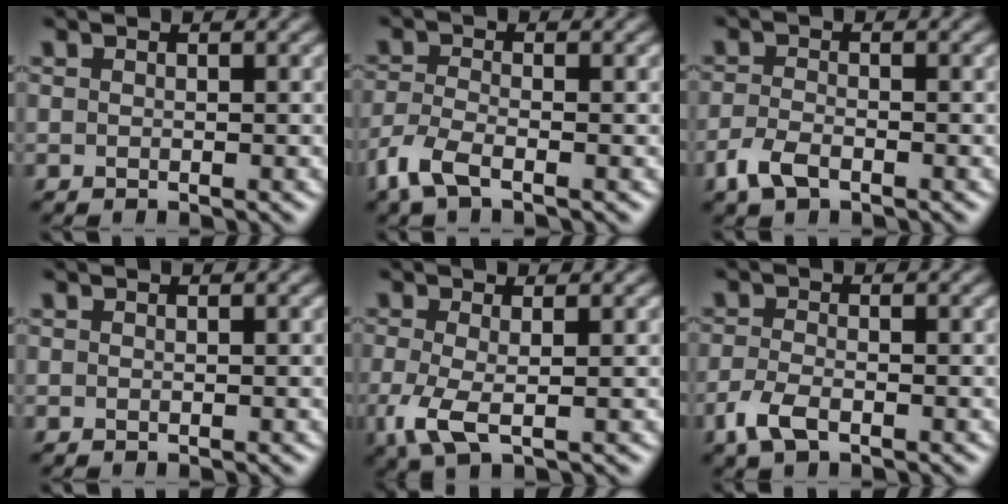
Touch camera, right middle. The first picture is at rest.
{"total": 3.4, "force": [-2.3, 1.1, 2.3], "torque": [-0.060, -0.008, -0.059]}
{"total": 2.6, "force": [-1.7, 1.2, 1.6], "torque": [-0.040, -0.001, -0.040]}
{"total": 0.0}
{"total": 3.5, "force": [-0.8, 1.2, 3.2], "torque": [-0.083, -0.009, -0.019]}
{"total": 2.7, "force": [-1.6, 1.2, 1.9], "torque": [-0.049, -0.003, -0.038]}